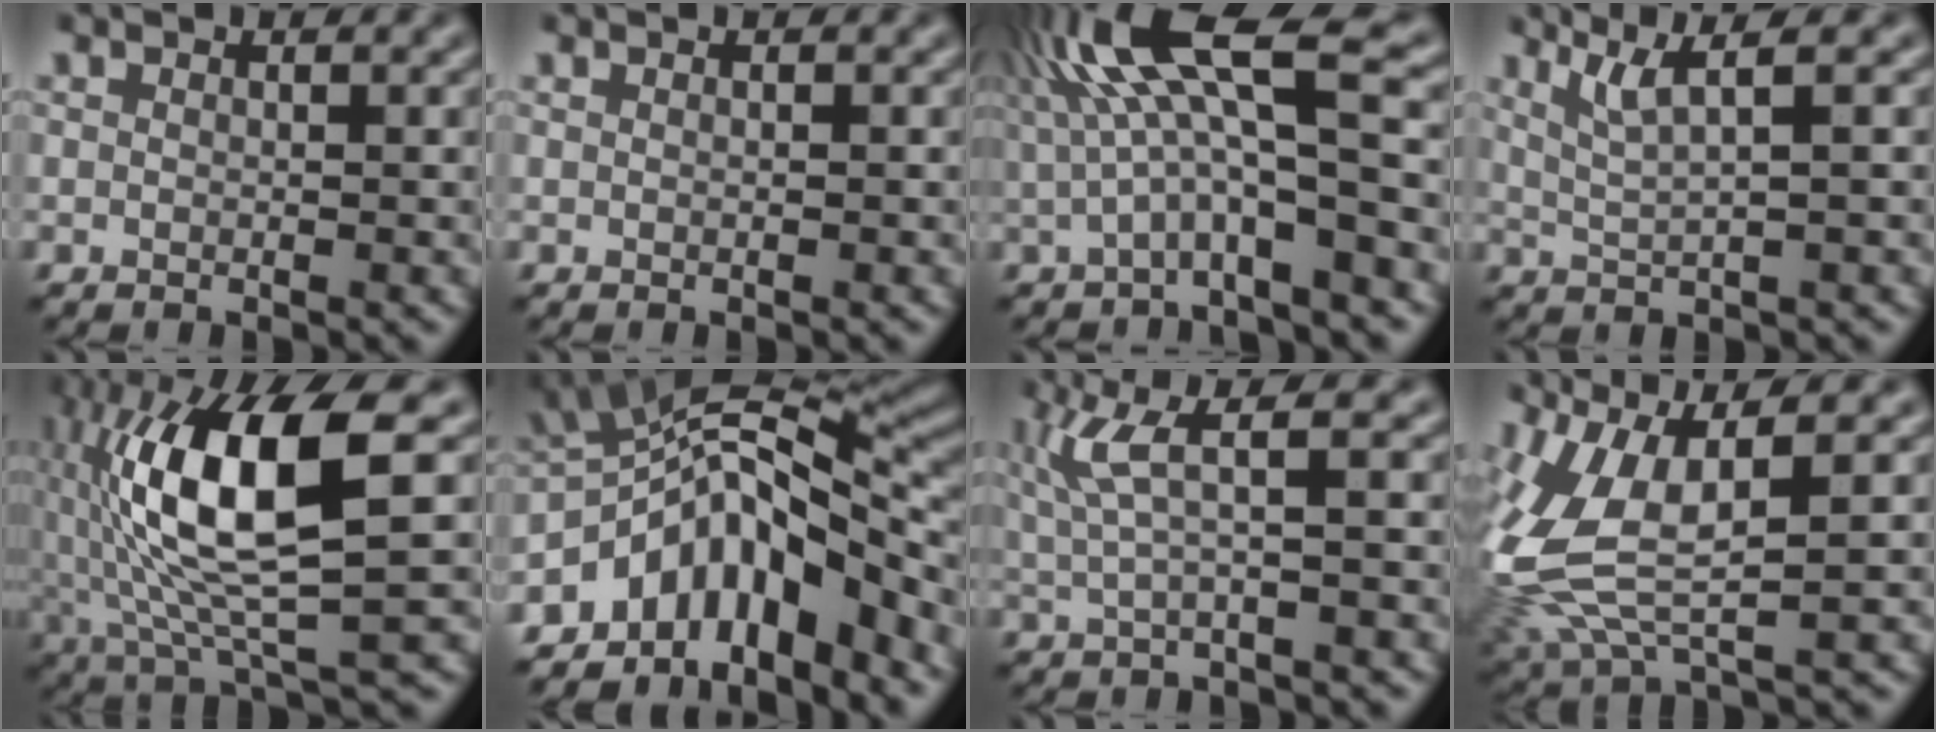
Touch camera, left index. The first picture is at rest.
{"total": 0.0}
{"total": 8.3, "force": [1.7, 1.9, 7.9], "torque": [-0.147, 0.010, 0.026]}
{"total": 3.3, "force": [1.7, 0.5, 2.8], "torque": [-0.048, 0.002, 0.040]}
{"total": 11.7, "force": [1.4, 3.0, 11.2], "torque": [-0.215, 0.009, 0.031]}
{"total": 9.9, "force": [-4.9, 4.5, 7.3], "torque": [-0.096, 0.010, -0.095]}
{"total": 4.0, "force": [1.3, 0.5, 3.8], "torque": [-0.085, 0.004, 0.032]}
{"total": 9.0, "force": [0.7, 3.7, 8.1], "torque": [-0.206, -0.008, 0.016]}